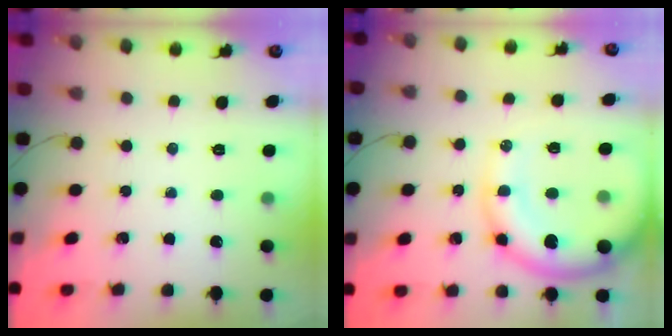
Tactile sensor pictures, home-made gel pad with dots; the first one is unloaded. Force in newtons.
{"total": 13.0, "press": 12.6, "slide": 3.2}